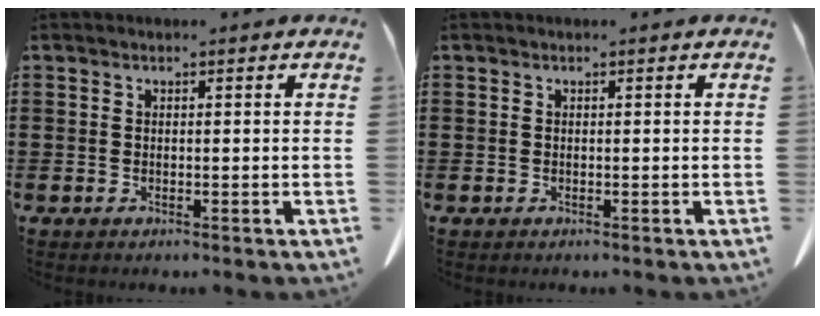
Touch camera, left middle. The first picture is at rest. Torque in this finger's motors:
{"motor_torque": [-0.18, 0.13, 0.03, 0.01]}